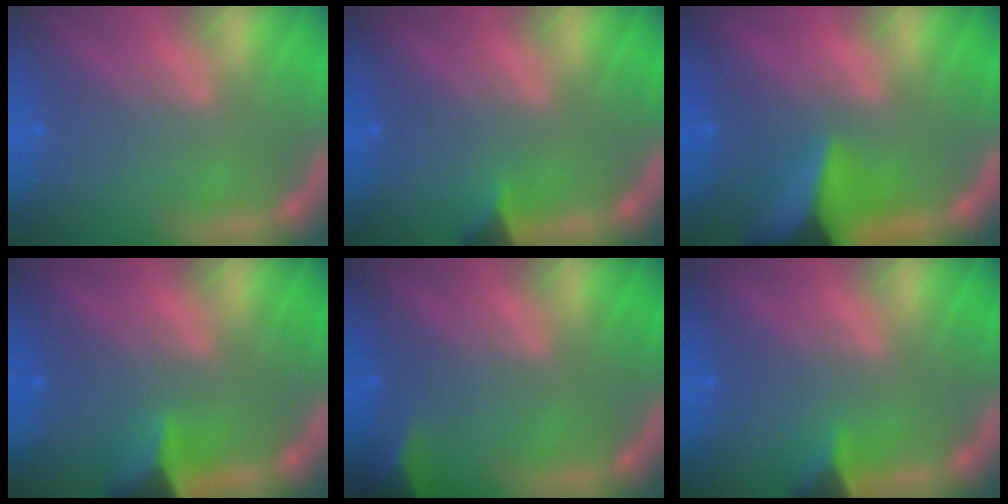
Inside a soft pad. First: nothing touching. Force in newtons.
{"total": 1.4}
{"total": 10.0}
{"total": 3.5}
{"total": 2.9}
{"total": 1.9}